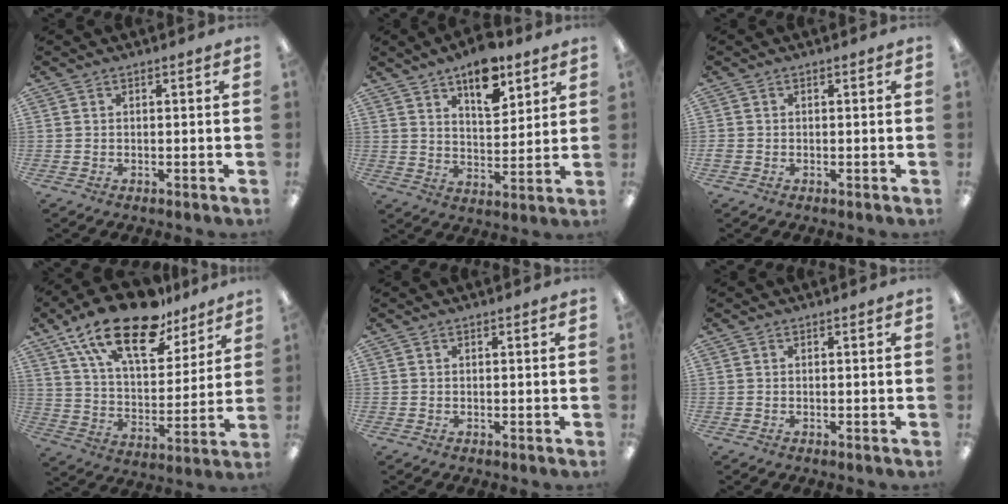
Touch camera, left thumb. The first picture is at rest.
{"total": 11.9, "force": [7.9, 5.7, 6.8], "torque": [-0.088, -0.040, 0.134]}
{"total": 0.9, "force": [-0.2, 0.8, 0.5], "torque": [-0.007, 0.003, -0.005]}
{"total": 21.9, "force": [15.0, 9.2, 13.0], "torque": [-0.230, -0.079, 0.263]}
{"total": 0.0}
{"total": 0.0}